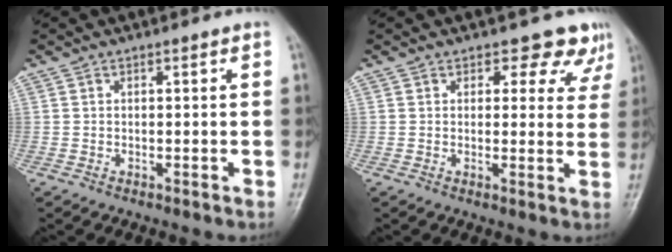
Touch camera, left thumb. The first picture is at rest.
{"total": 6.9, "force": [5.5, 3.8, 1.6], "torque": [0.027, -0.028, 0.049]}